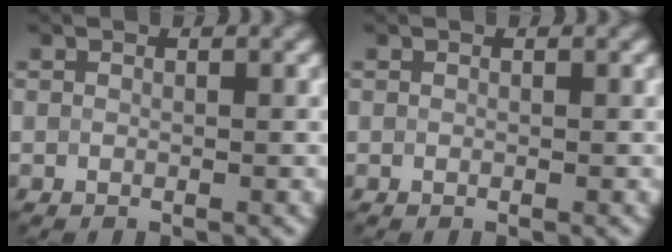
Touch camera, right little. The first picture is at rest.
{"total": 0.0}